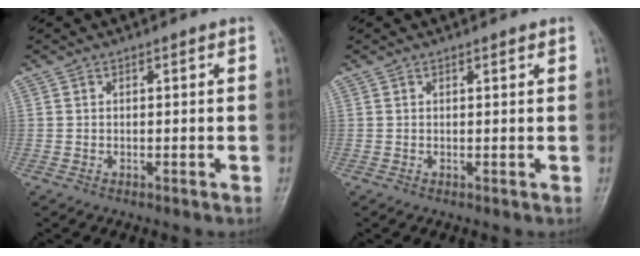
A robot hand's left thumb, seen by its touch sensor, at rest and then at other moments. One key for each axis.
{"total": 0.8, "fx": 0.6, "fy": 0.2, "fz": 0.5, "tx": -0.007, "ty": -0.002, "tz": 0.008}